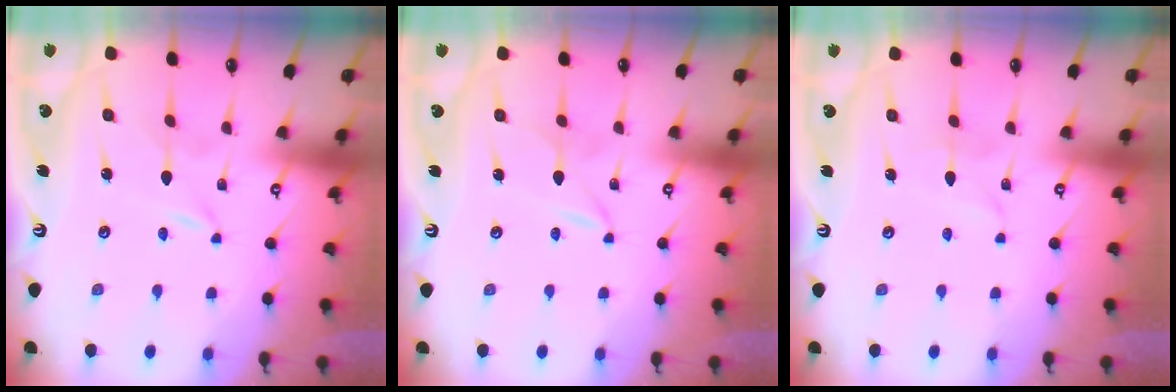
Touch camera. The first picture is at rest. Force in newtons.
{"total": 2.1, "press": 2.1, "slide": 0.4}
{"total": 2.3, "press": 2.3, "slide": 0.1}